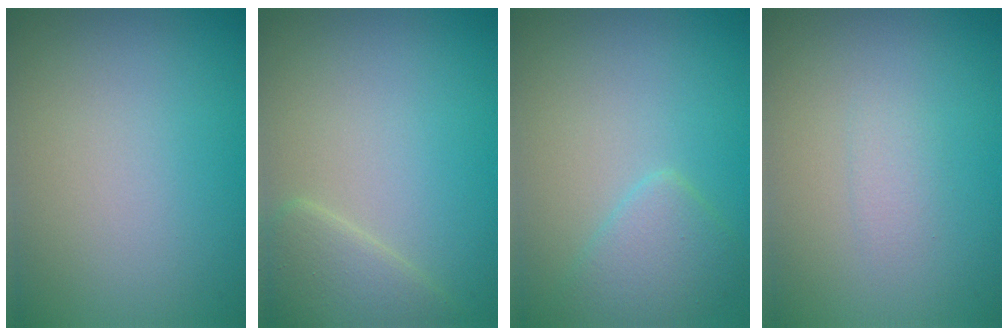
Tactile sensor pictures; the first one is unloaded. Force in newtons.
{"total": 2.7, "press": 2.6, "slide": 0.2}
{"total": 2.6, "press": 2.6, "slide": 0.1}
{"total": 0.9, "press": 0.9, "slide": 0.0}